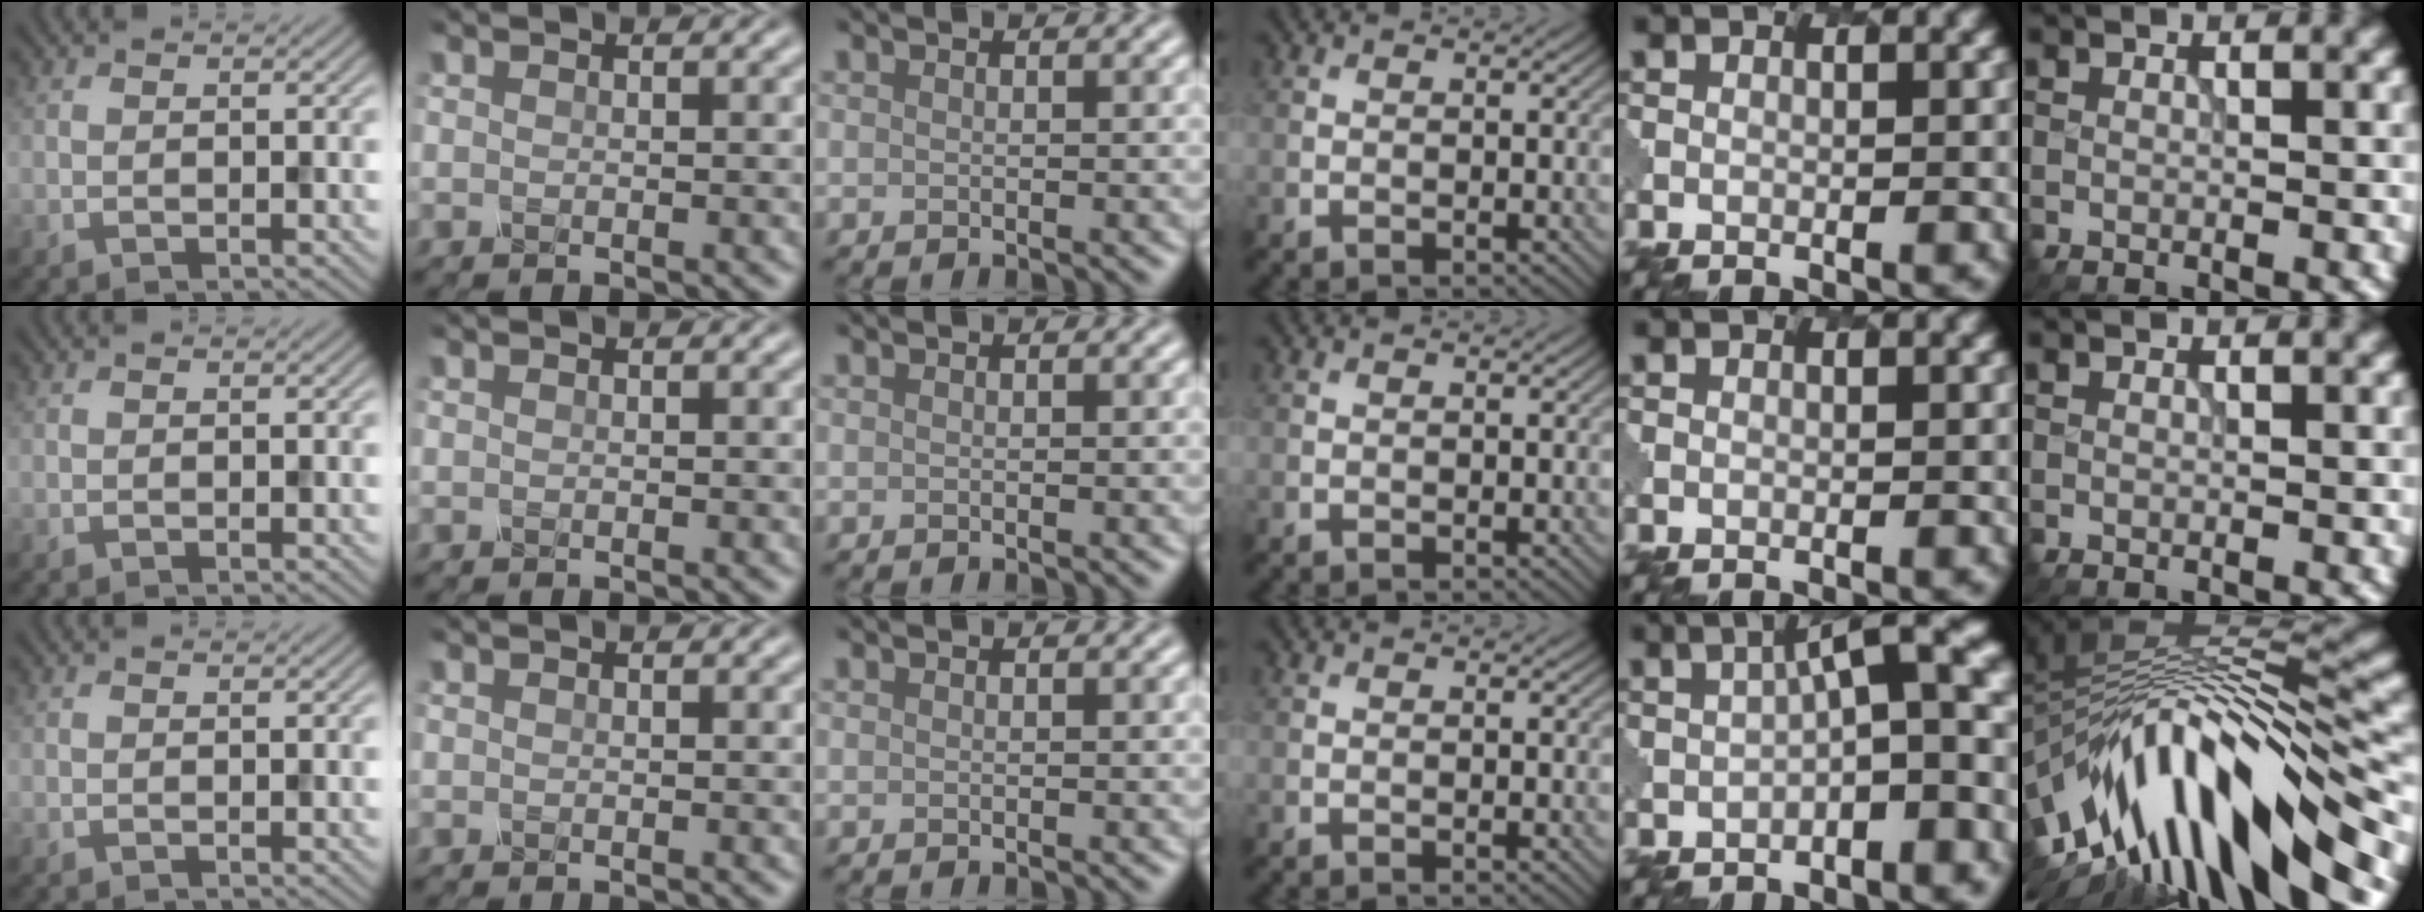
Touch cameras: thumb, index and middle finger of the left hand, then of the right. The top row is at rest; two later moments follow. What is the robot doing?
{"motion": "dispense", "object": "dispenser bottle"}